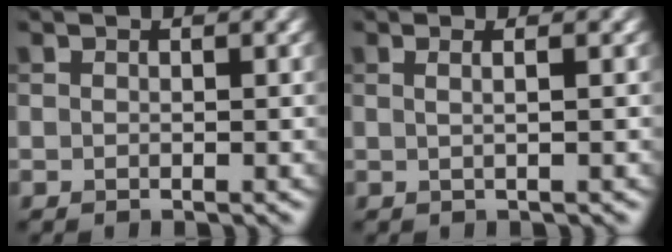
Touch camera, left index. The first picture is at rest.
{"total": 2.1, "force": [0.6, 0.9, 1.8], "torque": [-0.013, 0.000, -0.015]}